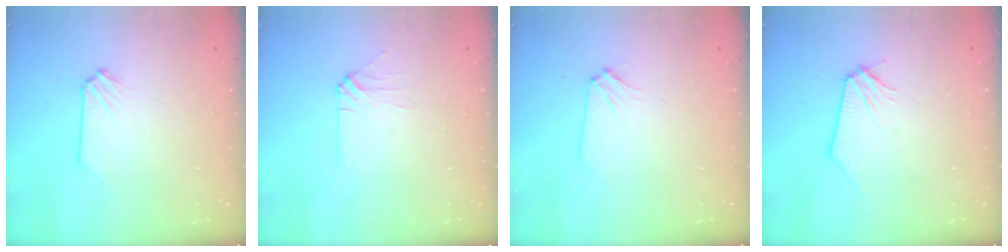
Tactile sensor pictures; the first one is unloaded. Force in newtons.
{"total": 3.5, "press": 3.4, "slide": 0.8}
{"total": 2.2, "press": 2.2, "slide": 0.3}
{"total": 0.0}